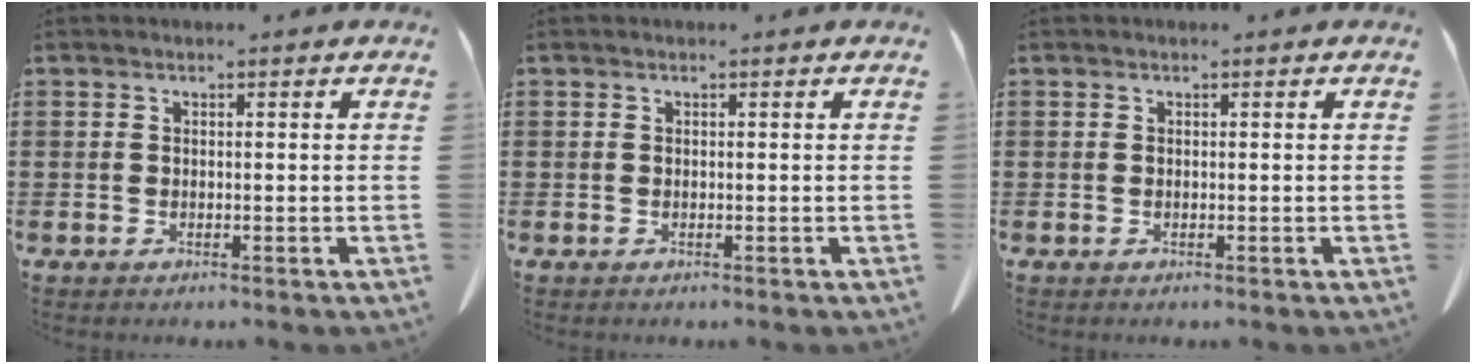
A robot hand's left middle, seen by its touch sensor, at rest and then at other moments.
{"total": 0.0}
{"total": 0.0}